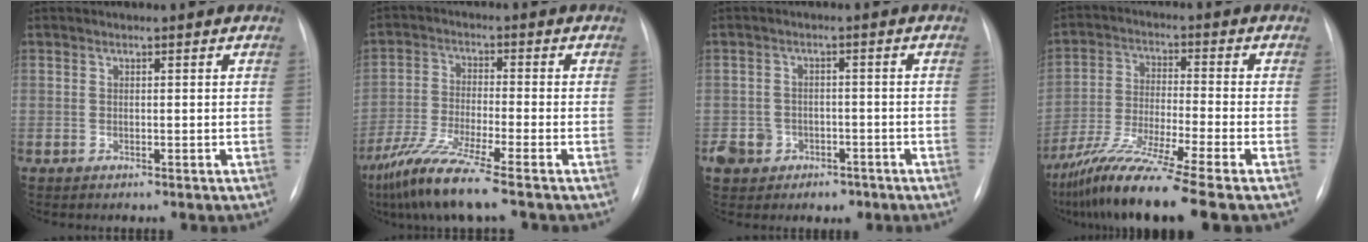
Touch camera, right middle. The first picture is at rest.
{"total": 9.4, "force": [-6.8, -0.6, 6.5], "torque": [-0.137, -0.039, -0.132]}
{"total": 5.3, "force": [-2.8, 4.4, 1.1], "torque": [-0.011, 0.018, -0.034]}
{"total": 13.7, "force": [-10.4, -1.5, 8.8], "torque": [-0.172, -0.042, -0.185]}